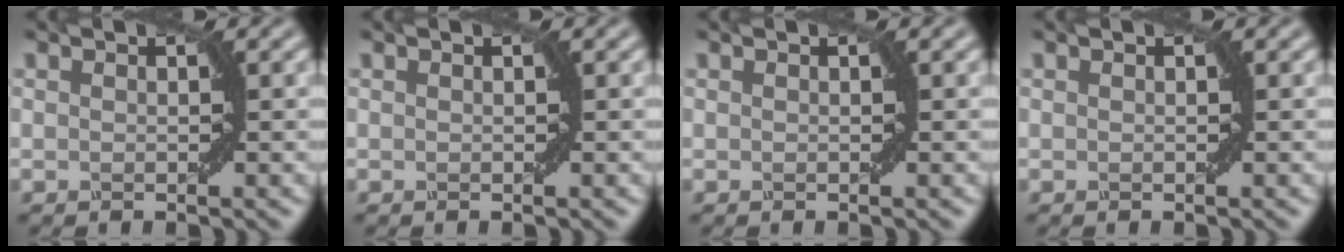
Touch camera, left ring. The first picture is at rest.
{"total": 0.0}
{"total": 0.0}
{"total": 0.0}